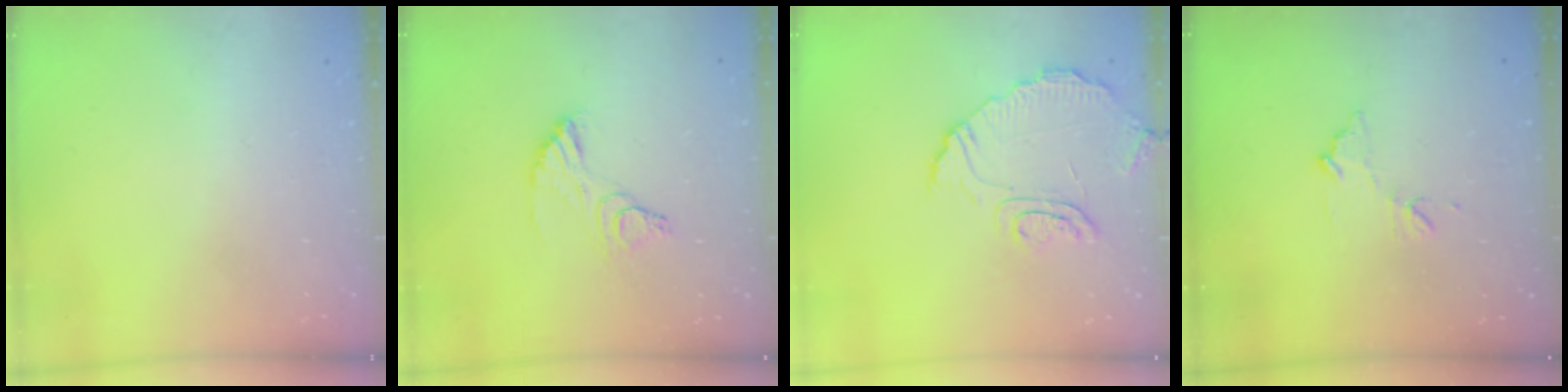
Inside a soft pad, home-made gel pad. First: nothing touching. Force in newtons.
{"total": 11.6, "press": 11.6, "slide": 0.9}
{"total": 8.7, "press": 8.6, "slide": 1.2}
{"total": 8.8, "press": 8.7, "slide": 0.4}